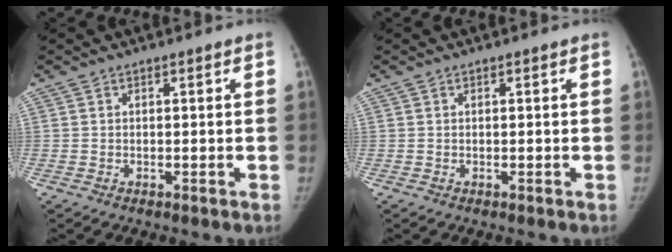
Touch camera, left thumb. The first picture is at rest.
{"total": 0.0}